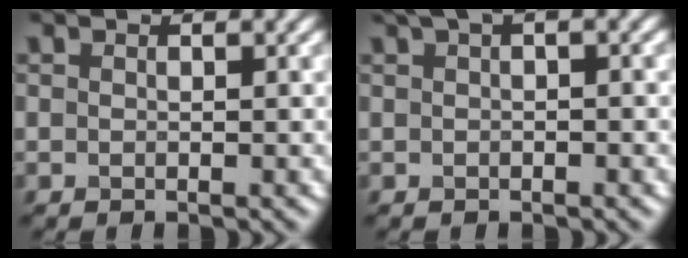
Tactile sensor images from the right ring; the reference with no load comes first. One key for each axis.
{"total": 2.3, "fx": 1.3, "fy": 0.5, "fz": 1.8, "tx": -0.028, "ty": 0.006, "tz": 0.017}